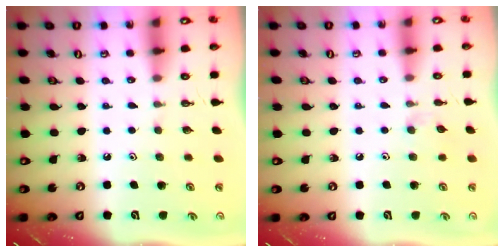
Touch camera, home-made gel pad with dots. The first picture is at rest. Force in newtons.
{"total": 4.4, "press": 4.3, "slide": 0.6}